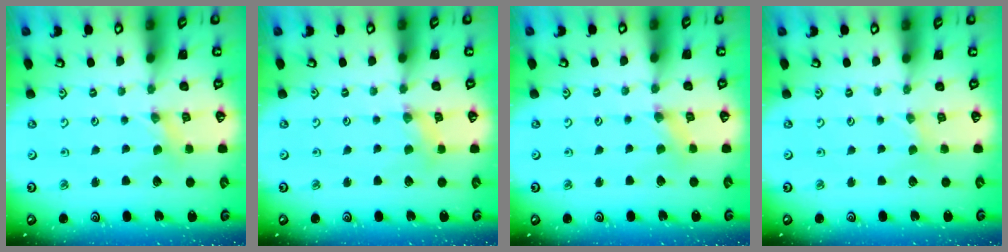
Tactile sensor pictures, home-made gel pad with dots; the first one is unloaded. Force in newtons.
{"total": 2.4, "press": 2.4, "slide": 0.2}
{"total": 1.0, "press": 1.0, "slide": 0.3}
{"total": 0.0}